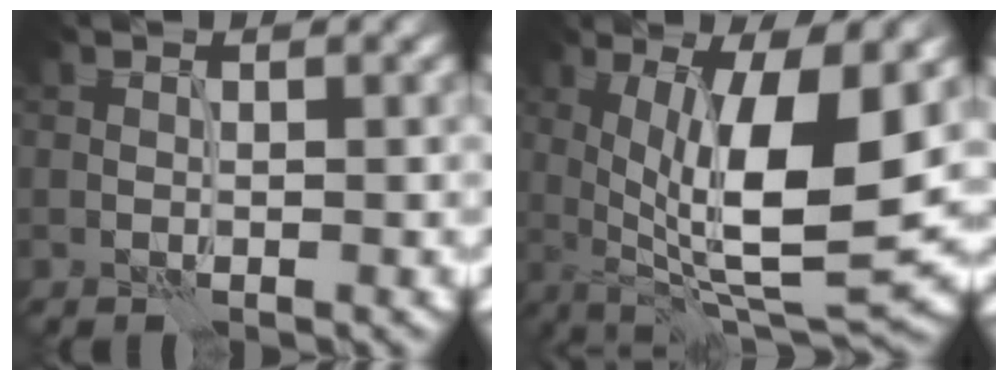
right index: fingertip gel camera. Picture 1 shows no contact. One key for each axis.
{"total": 11.5, "fx": 0.8, "fy": 3.4, "fz": 11.0, "tx": -0.165, "ty": -0.012, "tz": 0.015}